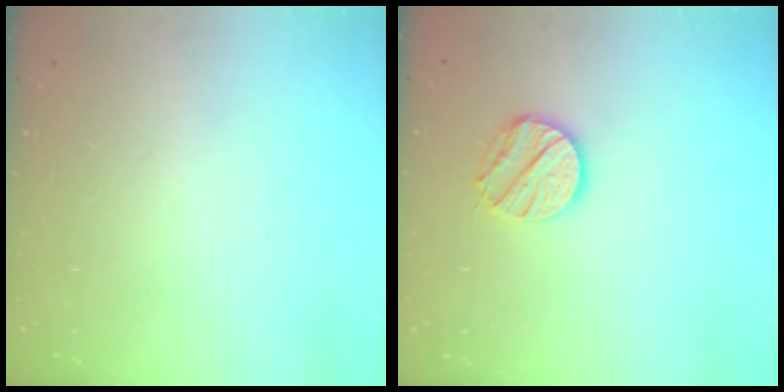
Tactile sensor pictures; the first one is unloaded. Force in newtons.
{"total": 11.2, "press": 11.2, "slide": 1.0}